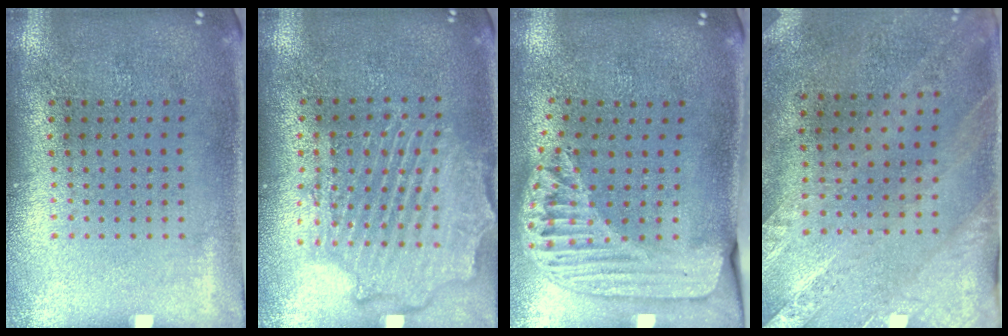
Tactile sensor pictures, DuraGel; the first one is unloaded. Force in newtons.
{"total": 2.2, "press": 2.2, "slide": 0.6}
{"total": 1.7, "press": 1.5, "slide": 0.7}
{"total": 2.5, "press": 2.1, "slide": 1.3}